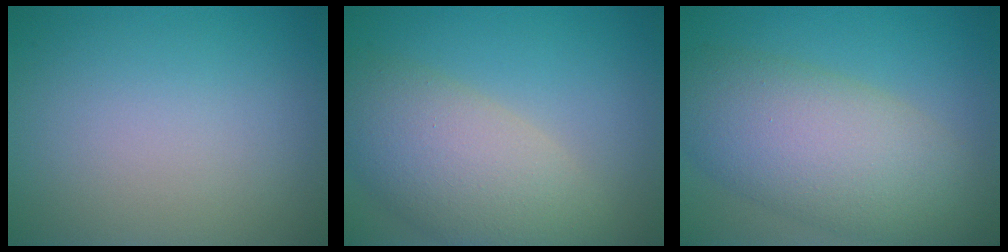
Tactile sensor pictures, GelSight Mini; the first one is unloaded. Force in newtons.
{"total": 7.6, "press": 7.6, "slide": 0.5}
{"total": 8.7, "press": 8.7, "slide": 0.4}